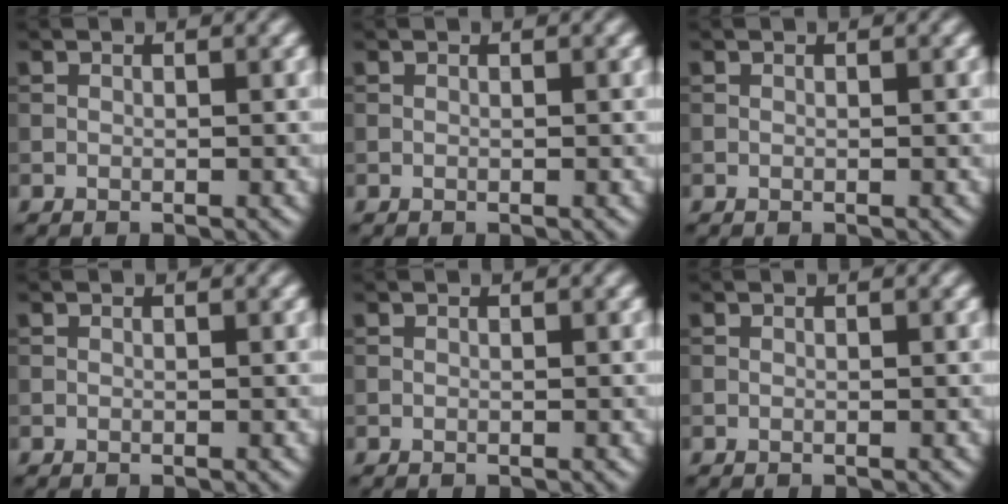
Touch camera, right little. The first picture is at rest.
{"total": 0.0}
{"total": 0.0}
{"total": 0.0}
{"total": 0.0}
{"total": 0.0}